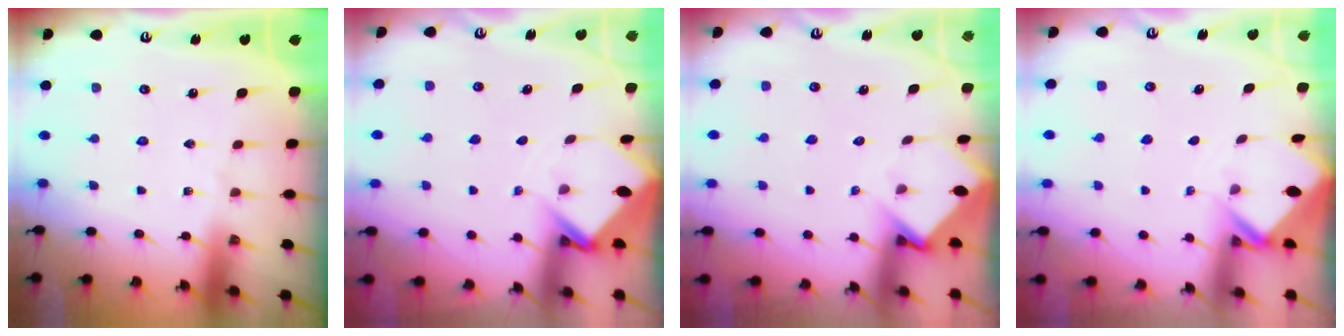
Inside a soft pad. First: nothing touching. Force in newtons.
{"total": 3.5, "press": 3.5, "slide": 0.3}
{"total": 3.8, "press": 3.8, "slide": 0.3}
{"total": 2.4, "press": 2.4, "slide": 0.1}